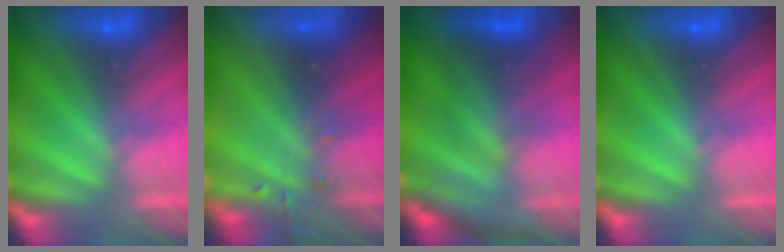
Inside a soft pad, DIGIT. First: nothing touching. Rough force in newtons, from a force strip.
{"total": 7.0}
{"total": 2.5}
{"total": 0.0}